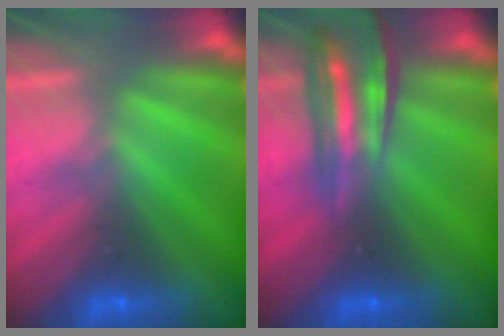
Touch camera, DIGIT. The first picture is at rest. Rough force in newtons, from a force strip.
{"total": 8.6}